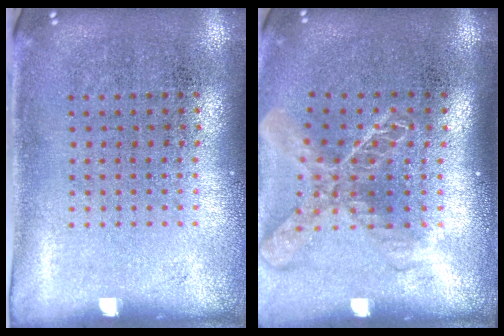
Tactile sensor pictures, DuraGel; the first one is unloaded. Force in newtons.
{"total": 2.0, "press": 1.5, "slide": 1.2}